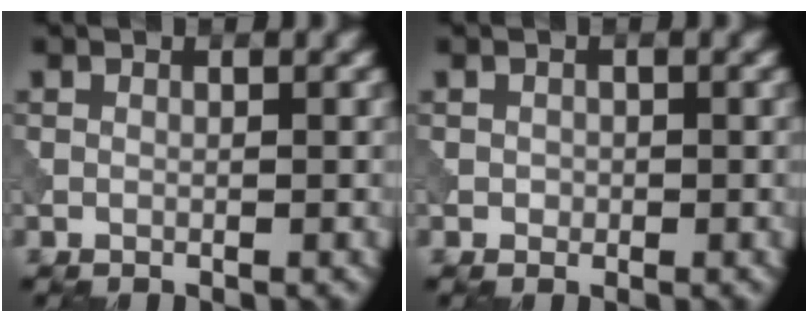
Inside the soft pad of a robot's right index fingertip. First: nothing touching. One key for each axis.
{"total": 0.6, "fx": 0.0, "fy": 0.6, "fz": 0.2, "tx": 0.000, "ty": -0.003, "tz": -0.003}